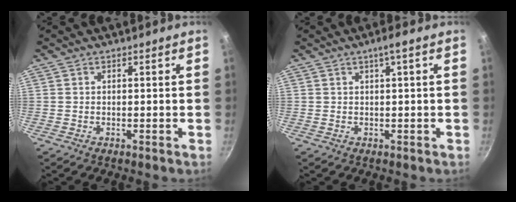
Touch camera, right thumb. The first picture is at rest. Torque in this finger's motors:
{"motor_torque": [-0.03, -0.11, 0.34, 0.06, -0.03]}